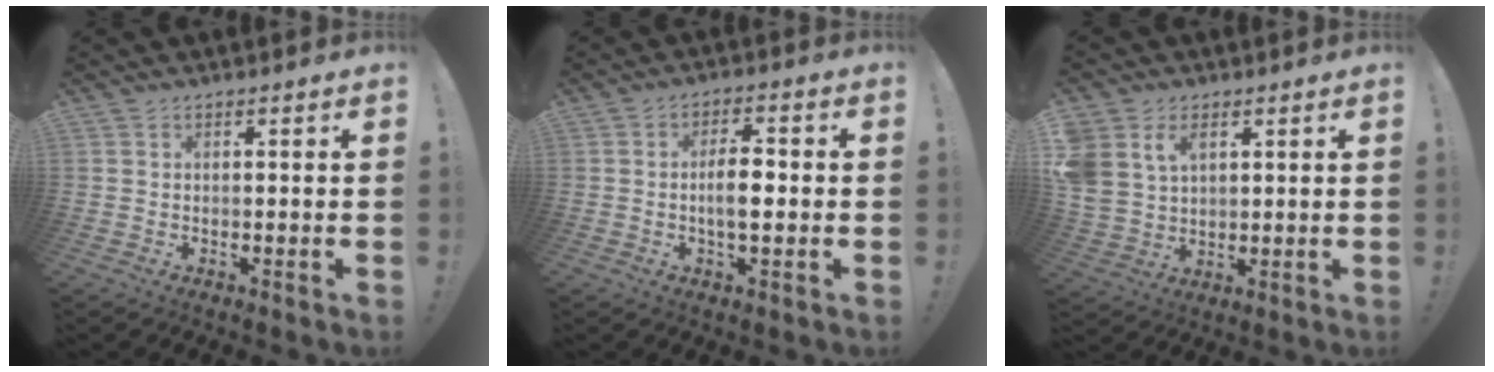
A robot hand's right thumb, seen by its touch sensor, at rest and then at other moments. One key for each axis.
{"total": 6.8, "fx": -1.0, "fy": 2.8, "fz": 6.1, "tx": -0.091, "ty": 0.001, "tz": -0.025}
{"total": 8.2, "fx": 3.8, "fy": 6.2, "fz": 3.8, "tx": -0.081, "ty": -0.018, "tz": 0.075}